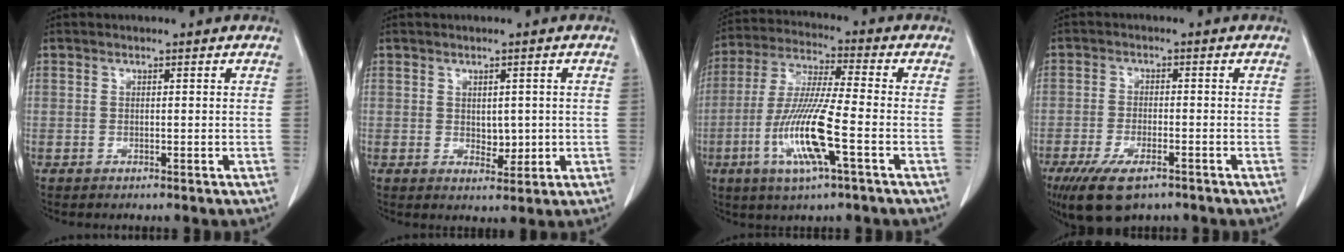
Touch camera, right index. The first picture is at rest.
{"total": 3.0, "force": [0.1, 1.9, 2.3], "torque": [-0.030, -0.004, 0.010]}
{"total": 12.9, "force": [-4.2, 0.5, 12.2], "torque": [-0.252, -0.013, -0.081]}
{"total": 8.5, "force": [-5.5, 3.1, 5.6], "torque": [-0.105, -0.015, -0.092]}